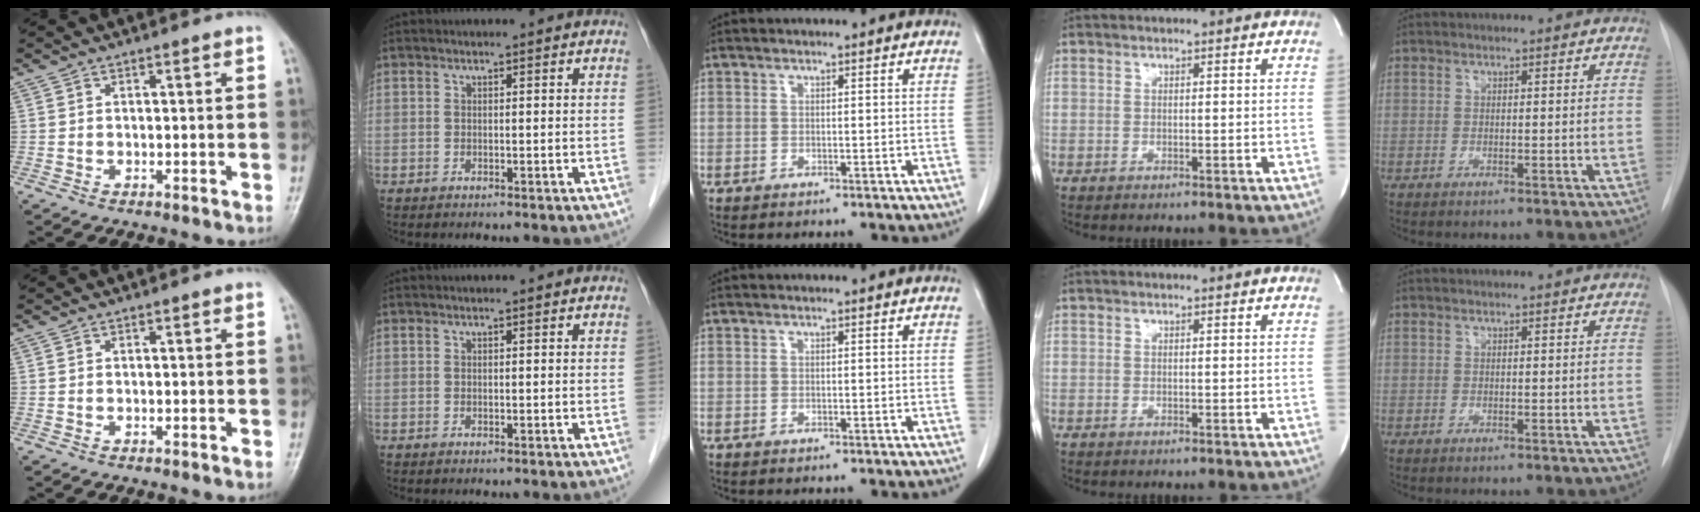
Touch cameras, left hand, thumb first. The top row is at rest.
{}